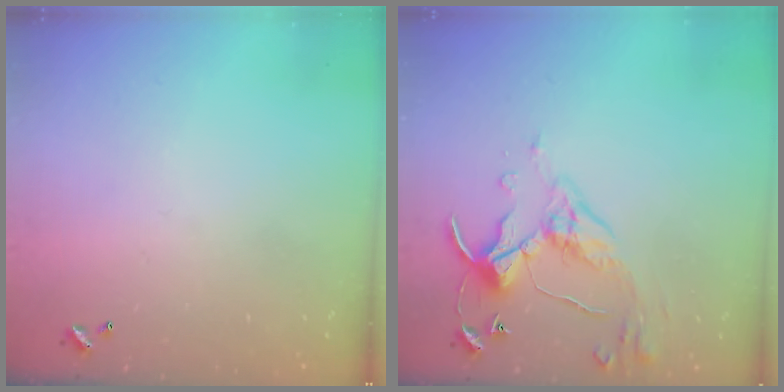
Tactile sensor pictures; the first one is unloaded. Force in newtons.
{"total": 5.7, "press": 5.7, "slide": 0.7}